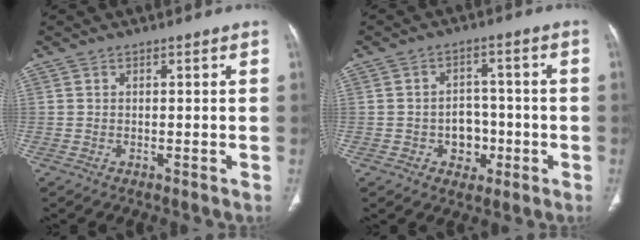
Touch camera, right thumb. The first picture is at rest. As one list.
[{"total": 6.4, "force": [-1.9, 5.2, 3.2], "torque": [-0.013, 0.021, -0.027]}]